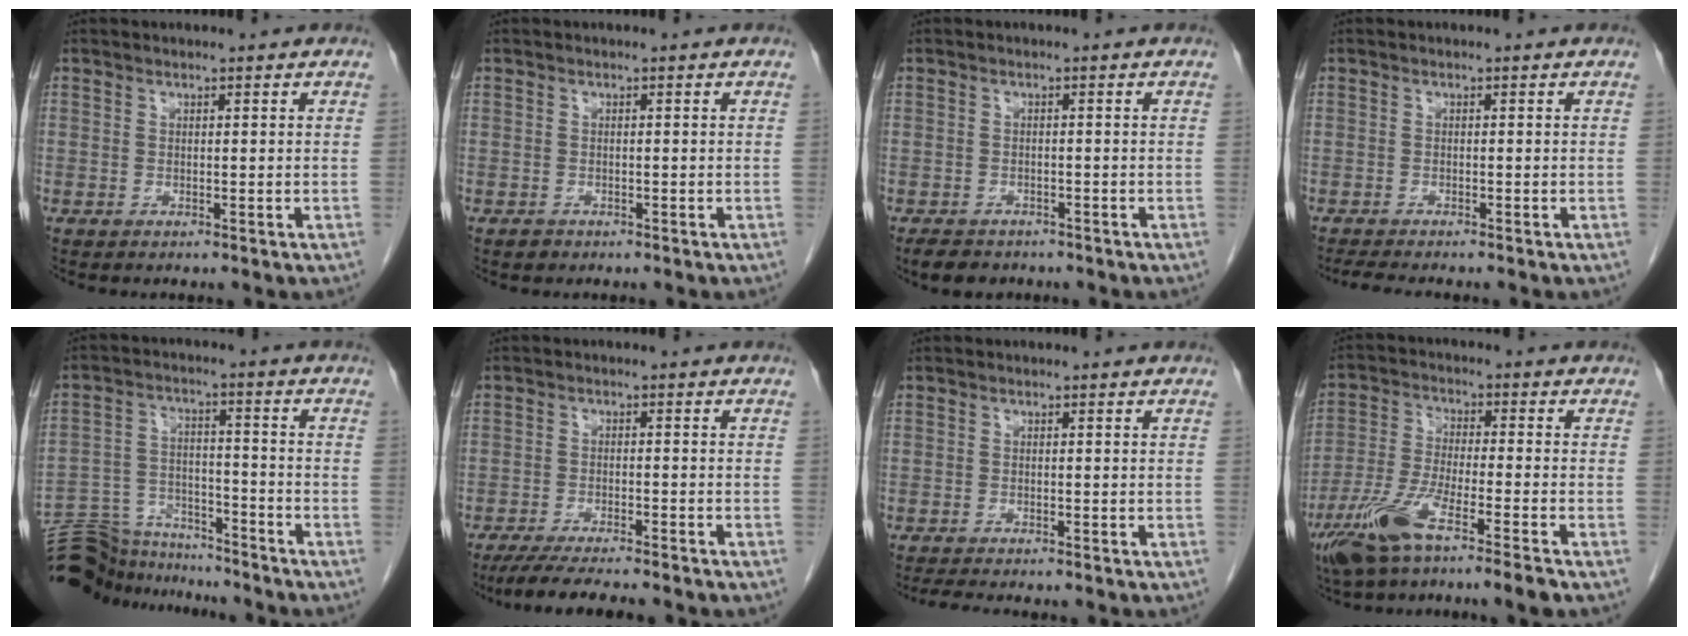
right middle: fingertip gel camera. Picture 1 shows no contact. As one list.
[{"total": 0.8, "force": [-0.6, 0.5, 0.0], "torque": [-0.002, 0.002, -0.010]}, {"total": 4.2, "force": [-3.3, 2.2, 1.2], "torque": [-0.019, -0.001, -0.047]}, {"total": 3.1, "force": [-2.7, 0.0, 1.5], "torque": [-0.025, -0.009, -0.045]}, {"total": 15.1, "force": [-14.4, 3.4, 2.8], "torque": [-0.060, 0.022, -0.228]}, {"total": 9.9, "force": [-8.5, 0.9, 5.1], "torque": [-0.075, -0.019, -0.128]}, {"total": 3.0, "force": [-2.7, 0.1, 1.4], "torque": [-0.023, -0.010, -0.044]}, {"total": 10.0, "force": [-6.4, 0.1, 7.7], "torque": [-0.161, -0.021, -0.125]}]